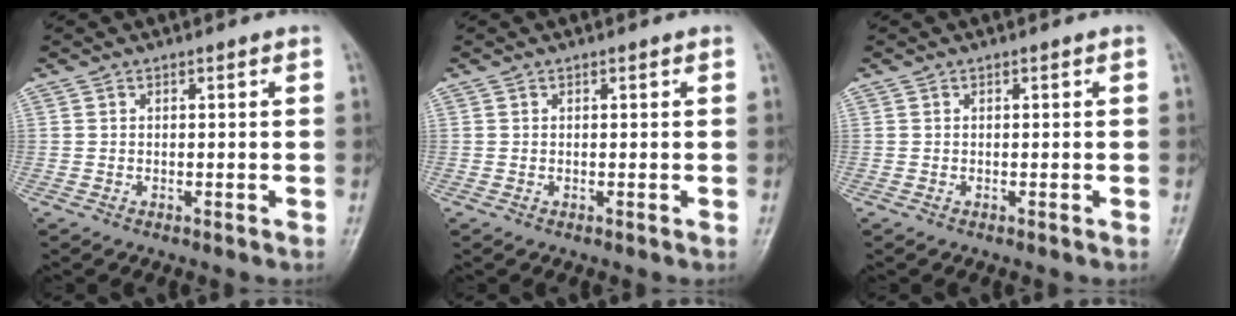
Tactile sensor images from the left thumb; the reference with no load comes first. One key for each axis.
{"total": 0.0}
{"total": 0.0}